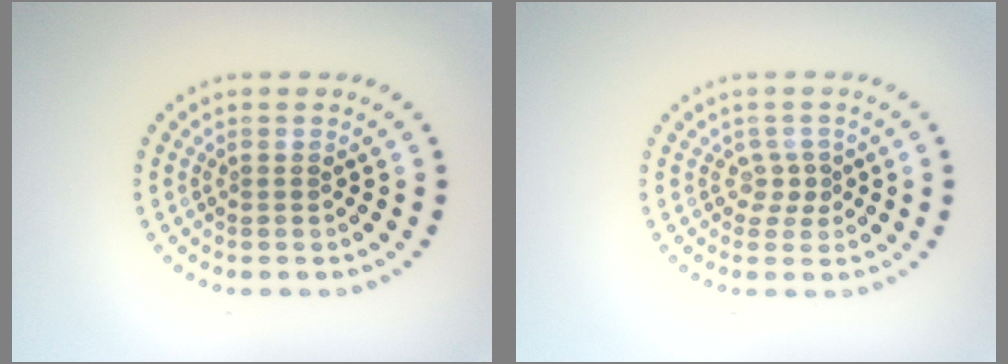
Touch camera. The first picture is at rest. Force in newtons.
{"total": 1.3, "press": 0.9, "slide": 1.0}